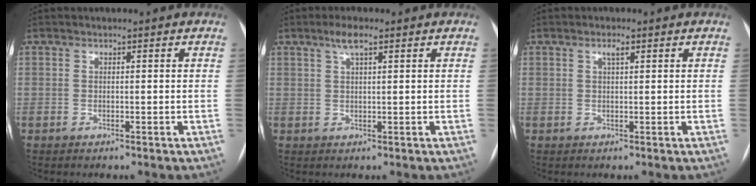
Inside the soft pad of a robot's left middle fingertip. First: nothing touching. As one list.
[{"total": 3.0, "force": [1.9, 0.5, 2.4], "torque": [-0.049, 0.009, 0.036]}, {"total": 1.3, "force": [0.7, 0.2, 1.1], "torque": [-0.022, 0.003, 0.011]}]